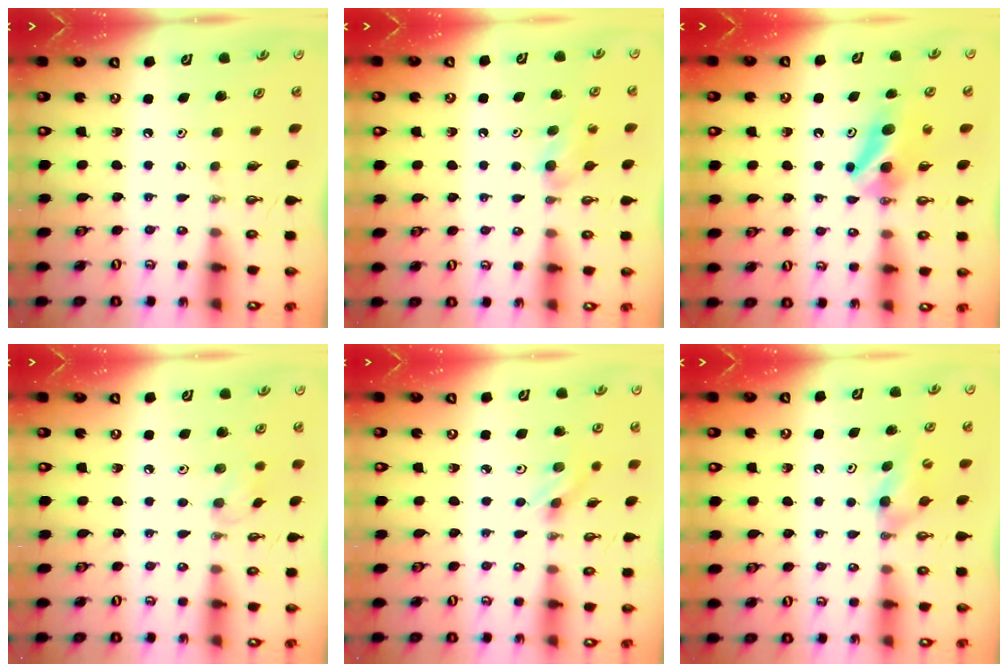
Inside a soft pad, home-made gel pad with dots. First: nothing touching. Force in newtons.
{"total": 4.5, "press": 4.2, "slide": 1.4}
{"total": 7.8, "press": 5.0, "slide": 6.0}
{"total": 6.3, "press": 5.5, "slide": 3.1}
{"total": 2.8, "press": 2.4, "slide": 1.4}
{"total": 5.4, "press": 5.3, "slide": 1.2}